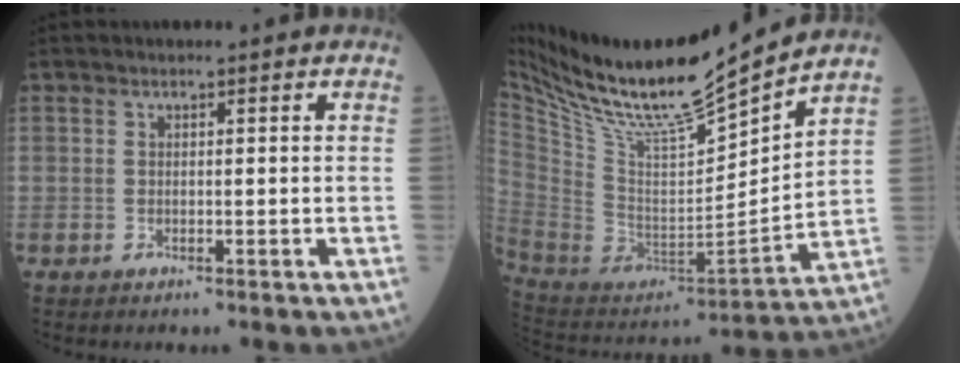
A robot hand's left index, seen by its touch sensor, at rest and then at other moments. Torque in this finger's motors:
{"motor_torque": [0.93, -1.21, 0.10, 0.03]}